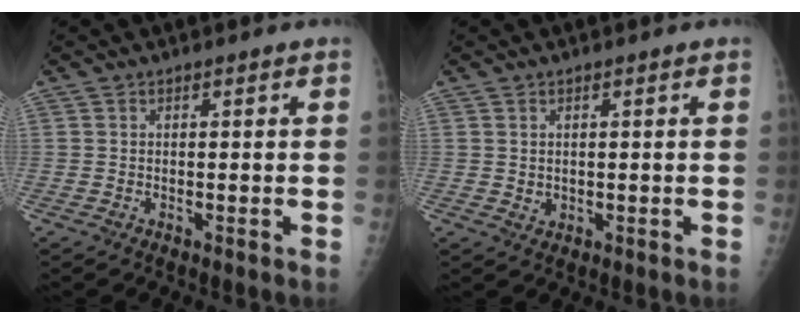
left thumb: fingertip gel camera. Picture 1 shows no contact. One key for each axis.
{"total": 1.7, "fx": 0.3, "fy": 1.5, "fz": 0.7, "tx": -0.004, "ty": -0.002, "tz": 0.011}